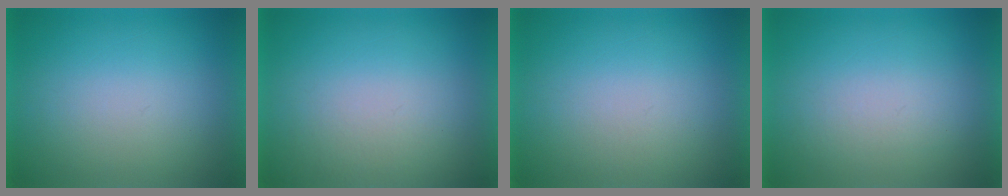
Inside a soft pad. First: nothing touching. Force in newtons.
{"total": 2.0}
{"total": 1.1}
{"total": 1.3}